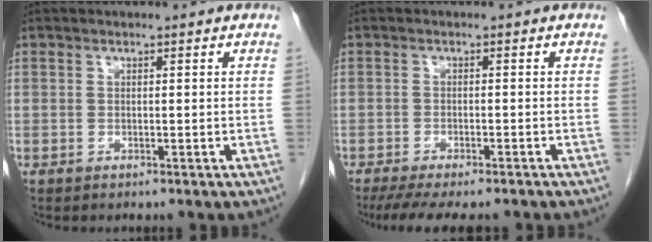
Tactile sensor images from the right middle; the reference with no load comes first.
{"total": 10.3, "force": [-8.7, 2.2, 5.1], "torque": [-0.076, -0.014, -0.123]}